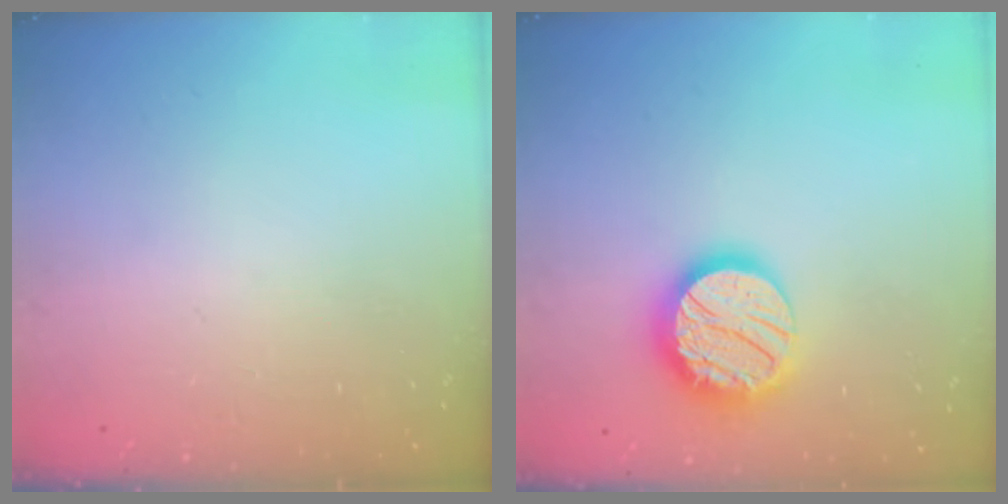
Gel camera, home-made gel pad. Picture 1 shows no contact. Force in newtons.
{"total": 17.4, "press": 17.4, "slide": 1.2}